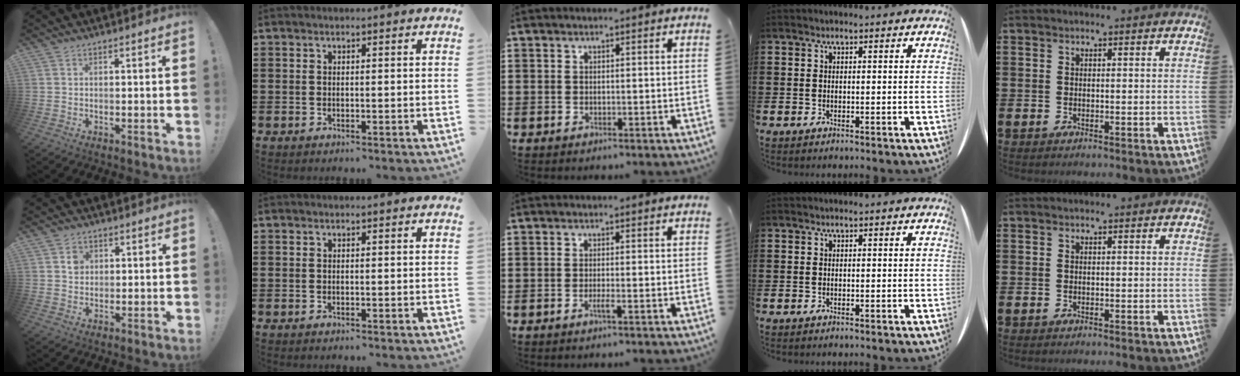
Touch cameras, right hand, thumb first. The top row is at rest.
{"thumb": {"total": 2.7, "force": [0.9, 2.4, 0.8], "torque": [0.011, -0.008, 0.010]}, "middle": {"total": 1.2, "force": [-0.7, -0.1, 1.0], "torque": [-0.017, -0.001, -0.012]}}